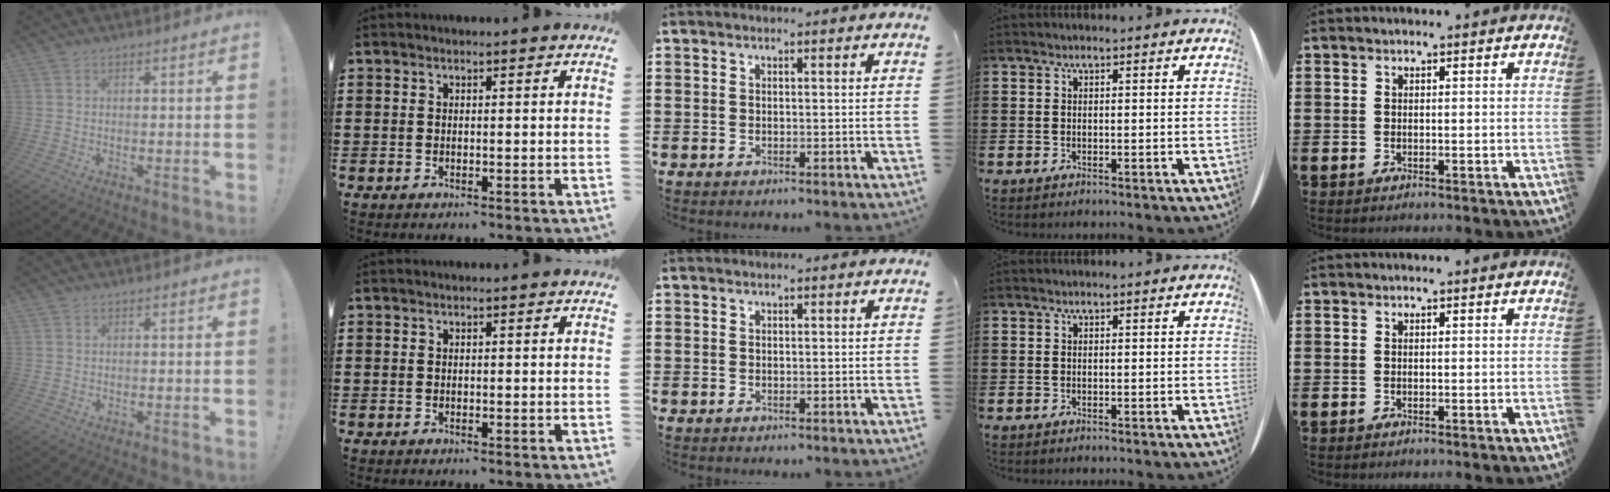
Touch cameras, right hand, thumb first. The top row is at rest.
{}